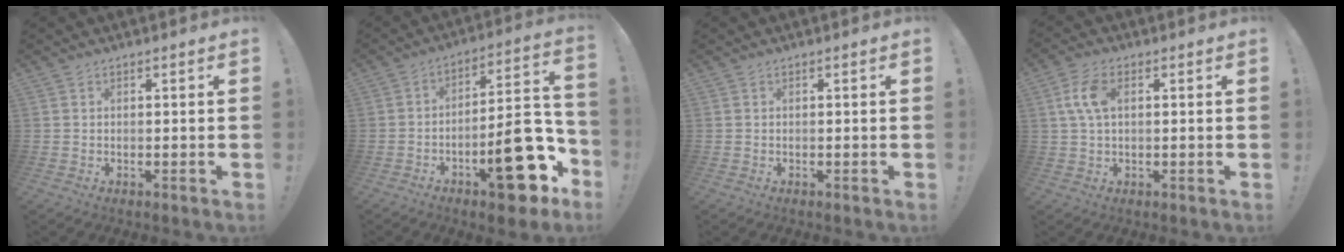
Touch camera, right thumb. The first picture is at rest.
{"total": 20.2, "force": [-9.2, 7.4, 16.3], "torque": [-0.184, 0.059, -0.137]}
{"total": 0.0}
{"total": 7.6, "force": [1.7, 4.3, 5.9], "torque": [-0.112, 0.000, 0.030]}